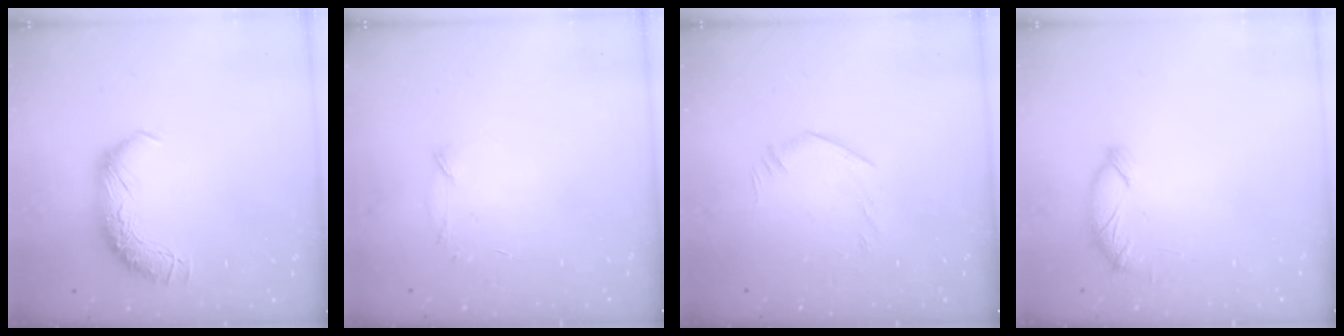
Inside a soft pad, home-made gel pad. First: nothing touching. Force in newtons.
{"total": 7.2, "press": 7.2, "slide": 0.8}
{"total": 6.0, "press": 5.9, "slide": 1.1}
{"total": 6.1, "press": 6.0, "slide": 0.6}